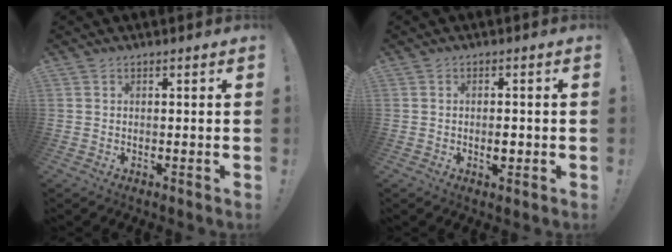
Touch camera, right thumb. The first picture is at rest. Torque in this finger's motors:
{"motor_torque": [0.47, 0.24, 0.20, -0.16, 0.00]}